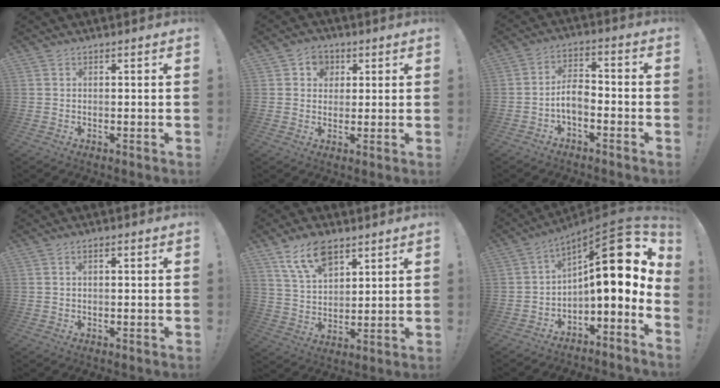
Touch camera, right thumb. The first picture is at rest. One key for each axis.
{"total": 5.5, "fx": 1.7, "fy": 5.0, "fz": 1.6, "tx": -0.016, "ty": -0.005, "tz": 0.031}
{"total": 6.5, "fx": -2.8, "fy": 3.4, "fz": 4.7, "tx": -0.099, "ty": 0.003, "tz": -0.053}
{"total": 1.2, "fx": 0.1, "fy": 0.4, "fz": 1.1, "tx": -0.018, "ty": 0.001, "tz": -0.001}
{"total": 12.0, "fx": 7.6, "fy": 6.4, "fz": 6.7, "tx": -0.120, "ty": -0.029, "tz": 0.146}
{"total": 18.8, "fx": 5.4, "fy": 6.9, "fz": 16.7, "tx": -0.229, "ty": -0.038, "tz": 0.091}